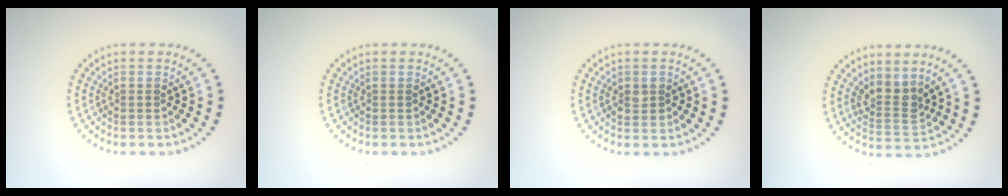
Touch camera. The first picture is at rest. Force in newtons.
{"total": 0.0}
{"total": 1.4, "press": 1.4, "slide": 0.2}
{"total": 2.6, "press": 1.9, "slide": 1.7}